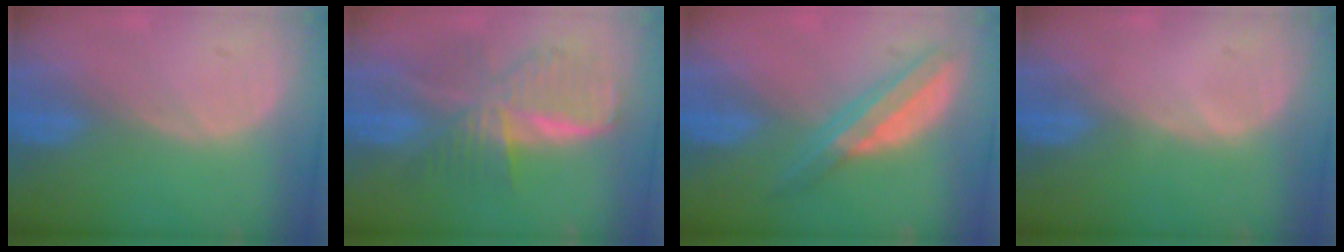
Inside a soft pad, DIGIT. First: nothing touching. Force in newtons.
{"total": 9.3, "press": 9.3, "slide": 0.7}
{"total": 6.8, "press": 5.8, "slide": 3.6}
{"total": 0.5, "press": 0.1, "slide": 0.5}